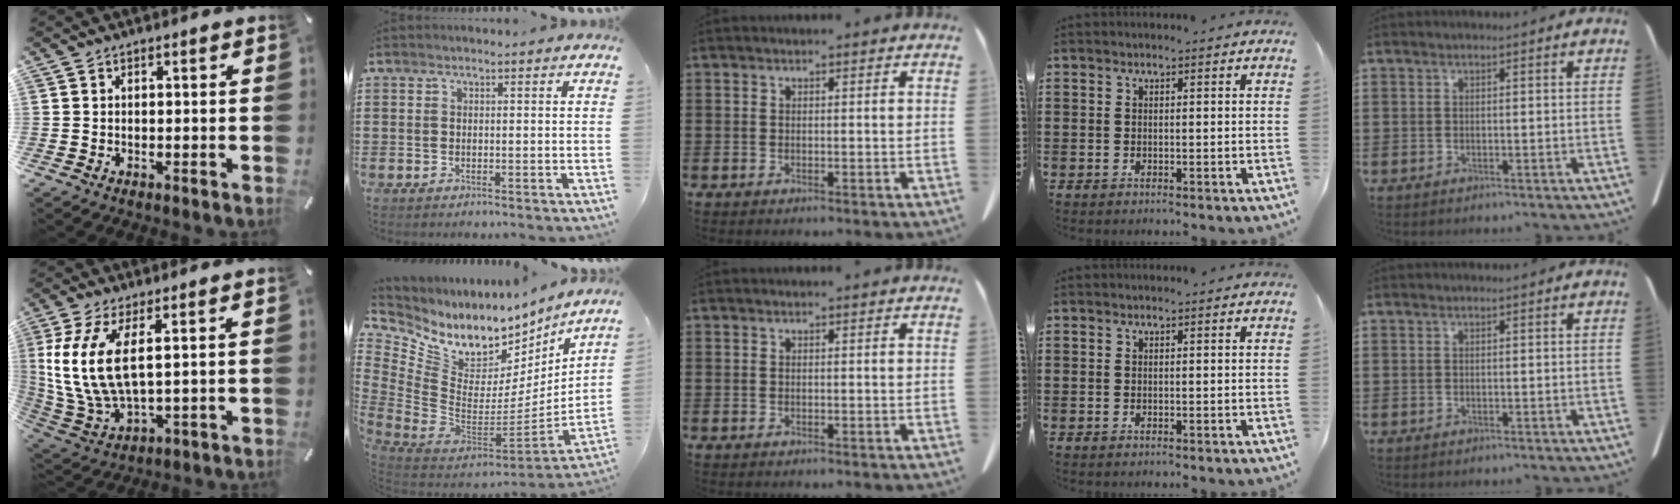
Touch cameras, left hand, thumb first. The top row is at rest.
{"thumb": {"total": 12.9, "force": [3.3, 5.5, 11.2], "torque": [-0.267, -0.016, 0.060]}, "index": {"total": 8.1, "force": [6.2, 4.4, 2.6], "torque": [-0.086, -0.085, 0.107]}}